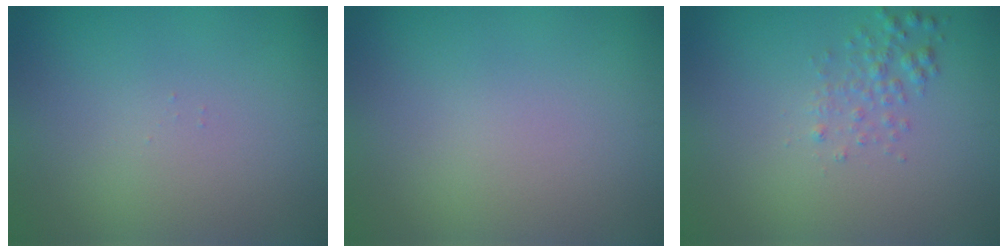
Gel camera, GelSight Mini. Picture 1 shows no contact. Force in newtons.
{"total": 0.0}
{"total": 1.5, "press": 1.5, "slide": 0.1}